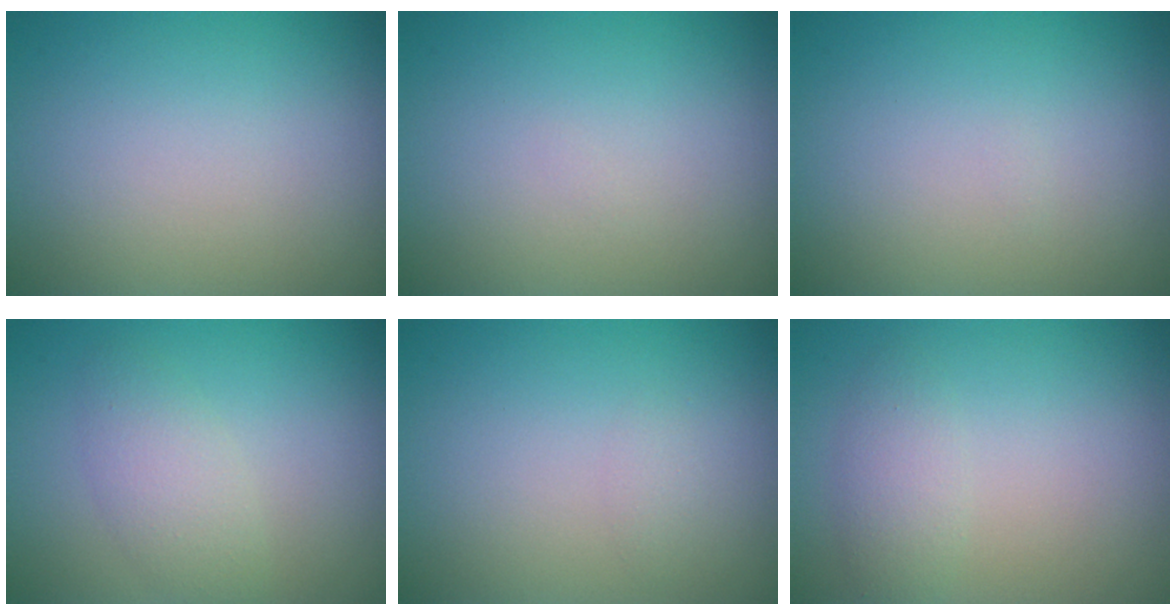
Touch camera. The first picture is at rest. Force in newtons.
{"total": 0.0}
{"total": 0.0}
{"total": 2.7, "press": 2.7, "slide": 0.1}
{"total": 0.6, "press": 0.6, "slide": 0.0}
{"total": 2.0, "press": 2.0, "slide": 0.1}